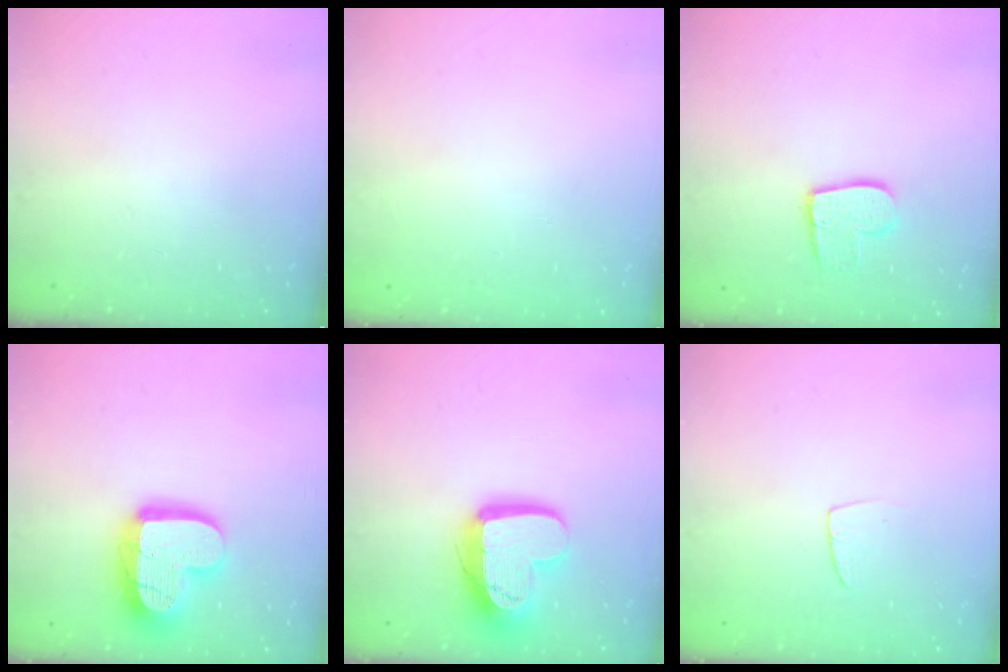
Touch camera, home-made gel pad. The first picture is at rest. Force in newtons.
{"total": 0.0}
{"total": 10.0, "press": 10.0, "slide": 0.8}
{"total": 16.9, "press": 16.9, "slide": 1.4}
{"total": 16.0, "press": 16.0, "slide": 1.4}
{"total": 3.1, "press": 3.1, "slide": 0.2}